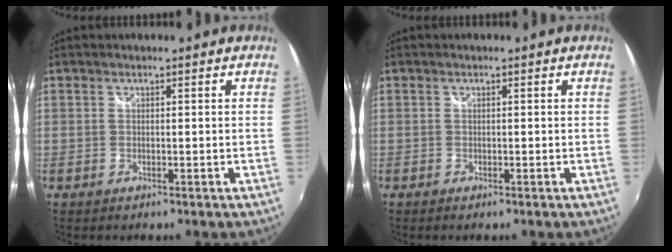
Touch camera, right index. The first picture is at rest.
{"total": 0.0}